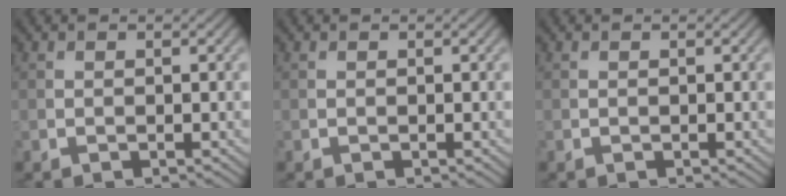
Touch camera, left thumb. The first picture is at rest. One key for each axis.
{"total": 0.0}
{"total": 0.0}